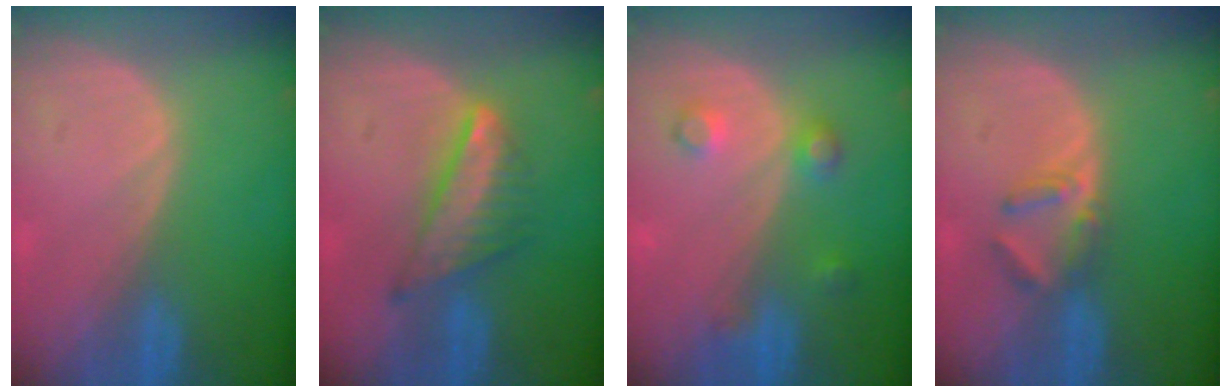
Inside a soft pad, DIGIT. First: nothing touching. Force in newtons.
{"total": 7.3, "press": 6.3, "slide": 3.6}
{"total": 3.6, "press": 3.5, "slide": 0.1}
{"total": 3.5, "press": 3.4, "slide": 1.1}